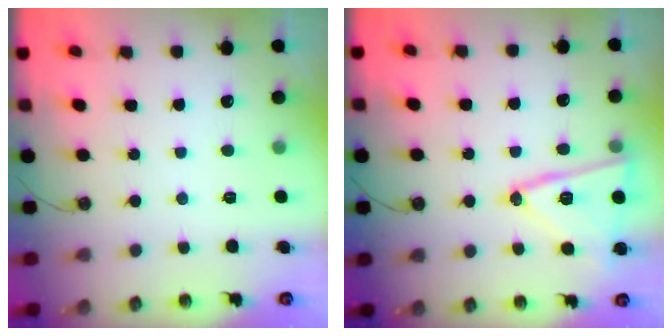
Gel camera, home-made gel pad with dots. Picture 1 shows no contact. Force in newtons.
{"total": 15.3, "press": 15.3, "slide": 1.2}